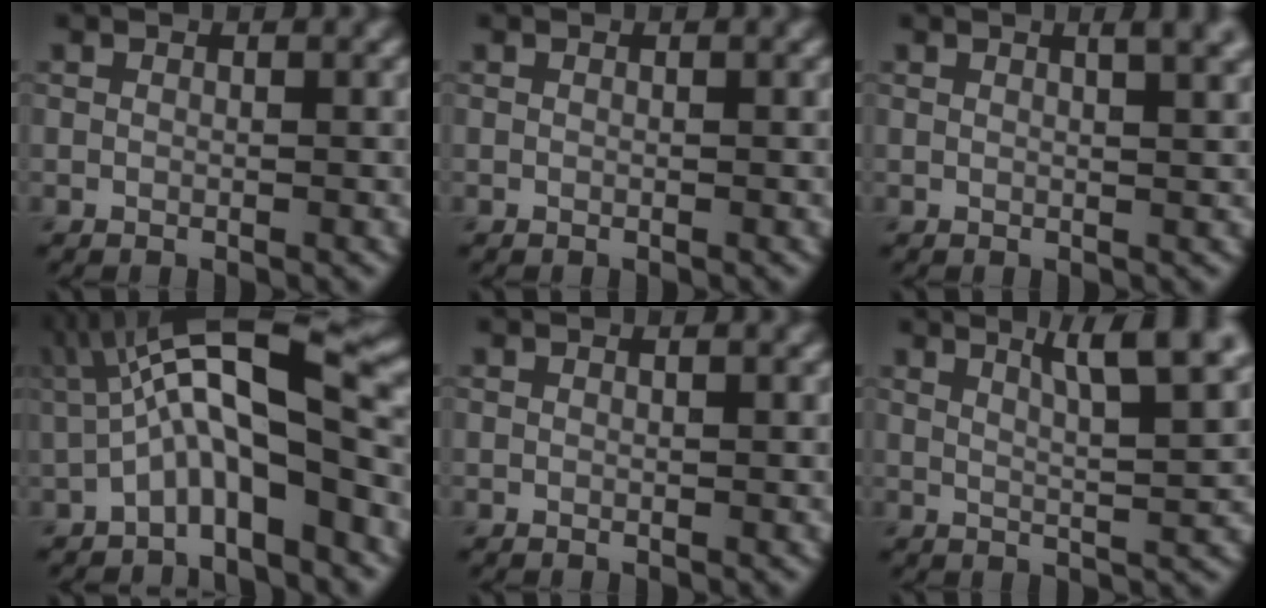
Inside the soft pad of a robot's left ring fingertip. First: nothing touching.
{"total": 0.0}
{"total": 3.7, "force": [1.8, 1.4, 2.8], "torque": [-0.012, 0.017, 0.006]}
{"total": 8.4, "force": [0.0, 2.2, 8.1], "torque": [-0.129, 0.019, -0.012]}
{"total": 0.5, "force": [0.4, 0.2, 0.3], "torque": [-0.003, 0.003, 0.003]}
{"total": 6.8, "force": [3.9, 1.5, 5.4], "torque": [-0.059, 0.020, 0.048]}